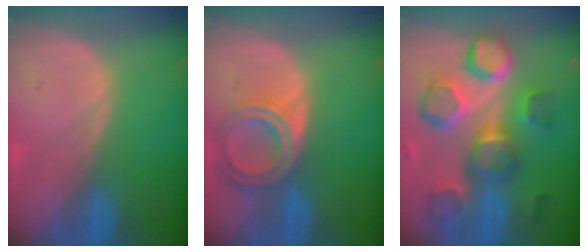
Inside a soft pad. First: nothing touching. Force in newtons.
{"total": 6.4, "press": 5.8, "slide": 2.9}
{"total": 11.3, "press": 10.8, "slide": 3.2}